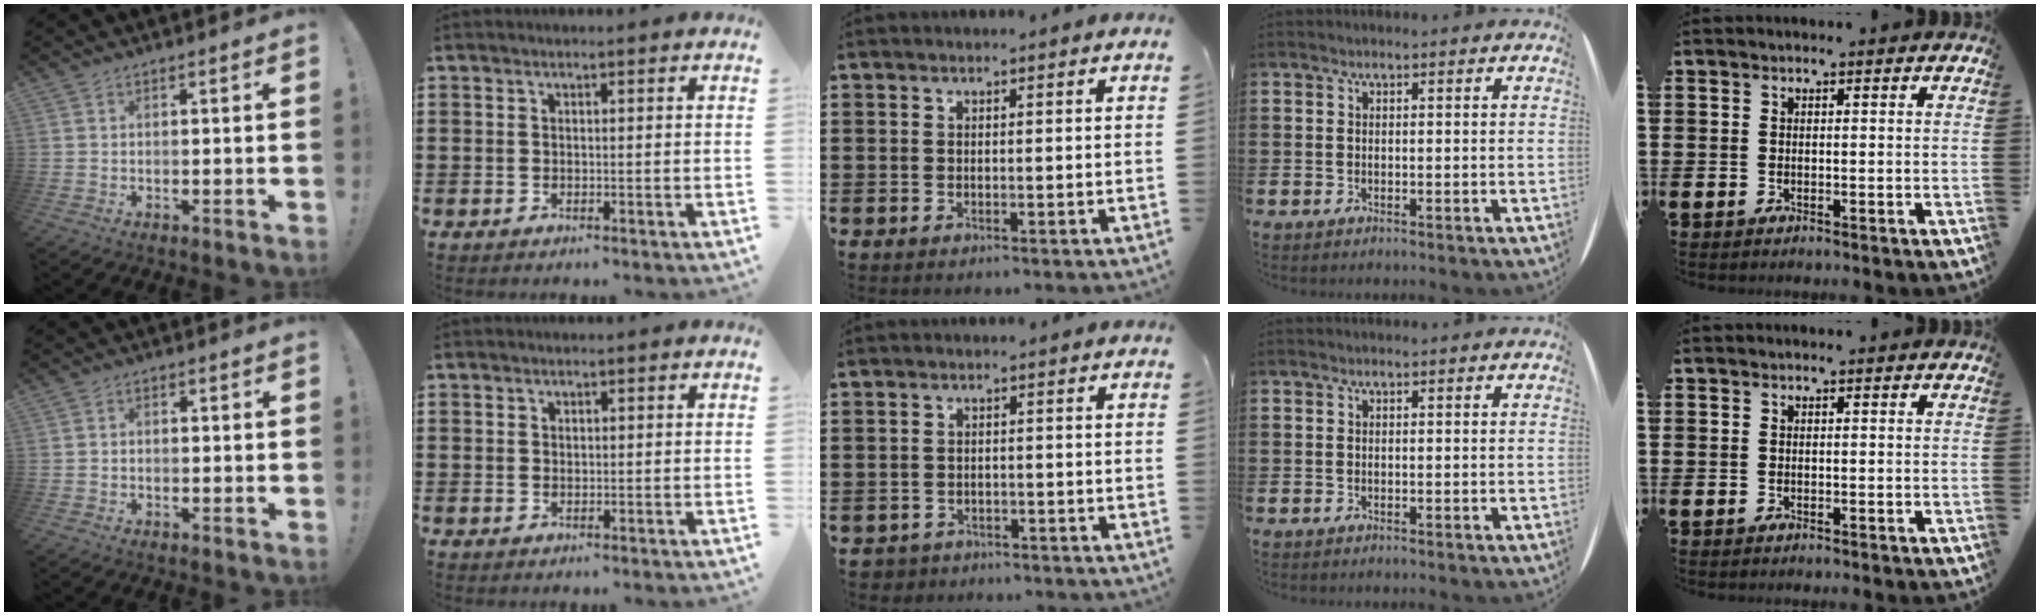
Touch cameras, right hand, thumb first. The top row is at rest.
{"thumb": {"total": 1.5, "force": [-1.0, 0.9, 0.7], "torque": [-0.015, 0.007, -0.017]}, "index": {"total": 0.6, "force": [0.4, 0.5, 0.0], "torque": [-0.001, 0.003, 0.009]}, "middle": {"total": 1.8, "force": [-1.7, 0.4, -0.3], "torque": [-0.003, 0.000, -0.040]}}